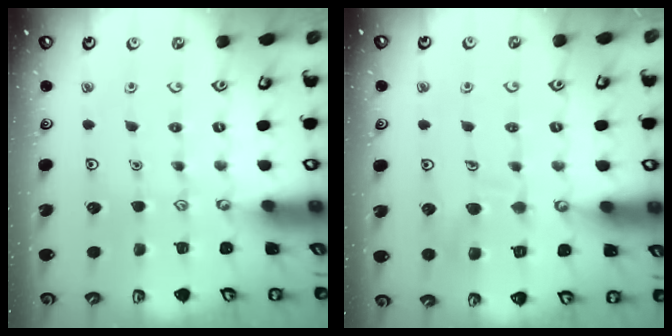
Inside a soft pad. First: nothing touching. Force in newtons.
{"total": 9.6, "press": 9.6, "slide": 0.9}